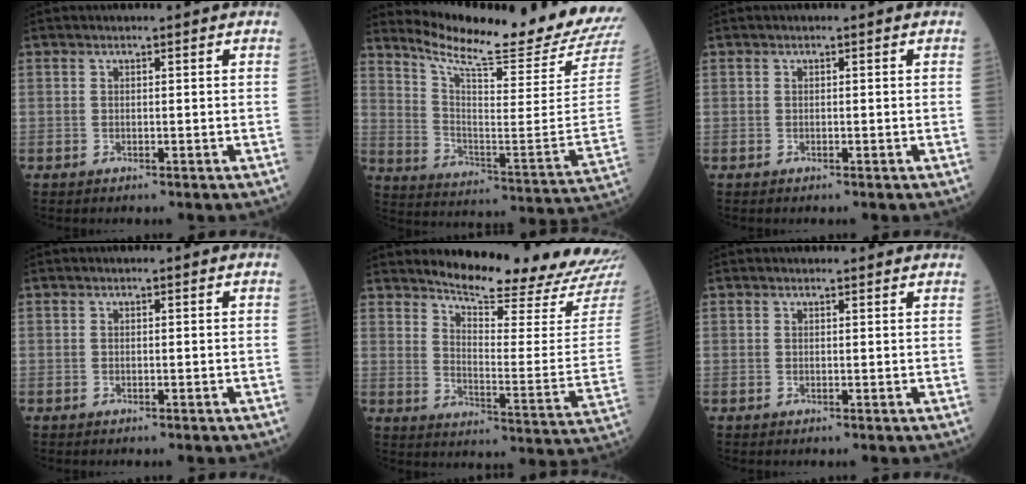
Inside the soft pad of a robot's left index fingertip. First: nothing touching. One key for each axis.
{"total": 21.2, "fx": 19.9, "fy": -1.7, "fz": 7.1, "tx": -0.138, "ty": -0.125, "tz": 0.277}
{"total": 0.0}
{"total": 0.0}
{"total": 19.0, "fx": 18.0, "fy": 0.5, "fz": 6.1, "tx": -0.094, "ty": -0.115, "tz": 0.221}
{"total": 2.1, "fx": 2.0, "fy": 0.4, "fz": 0.3, "tx": -0.010, "ty": 0.004, "tz": 0.018}